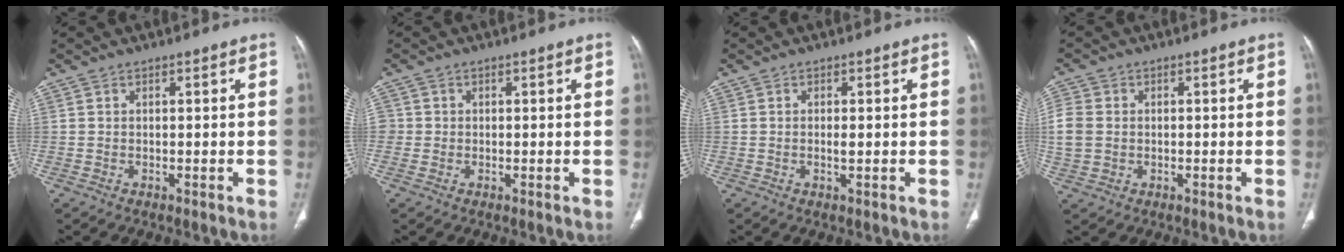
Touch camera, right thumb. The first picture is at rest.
{"total": 2.3, "force": [-0.2, 2.3, 0.6], "torque": [-0.003, 0.007, -0.004]}
{"total": 1.2, "force": [-0.1, 0.3, 1.2], "torque": [-0.024, -0.003, -0.001]}
{"total": 6.6, "force": [0.0, 5.5, 3.7], "torque": [-0.096, 0.008, 0.001]}